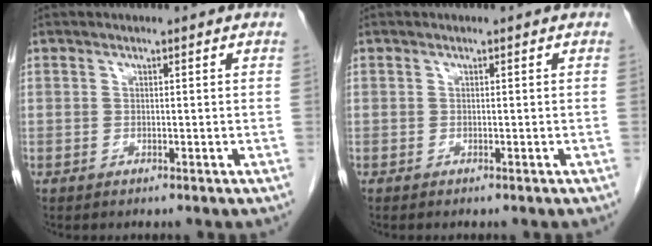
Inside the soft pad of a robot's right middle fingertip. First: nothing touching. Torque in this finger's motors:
{"motor_torque": [0.01, 0.02, 0.00, 0.00]}